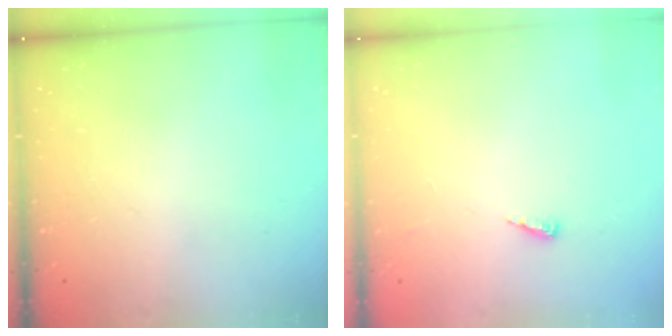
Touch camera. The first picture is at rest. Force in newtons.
{"total": 2.8, "press": 2.8, "slide": 0.2}